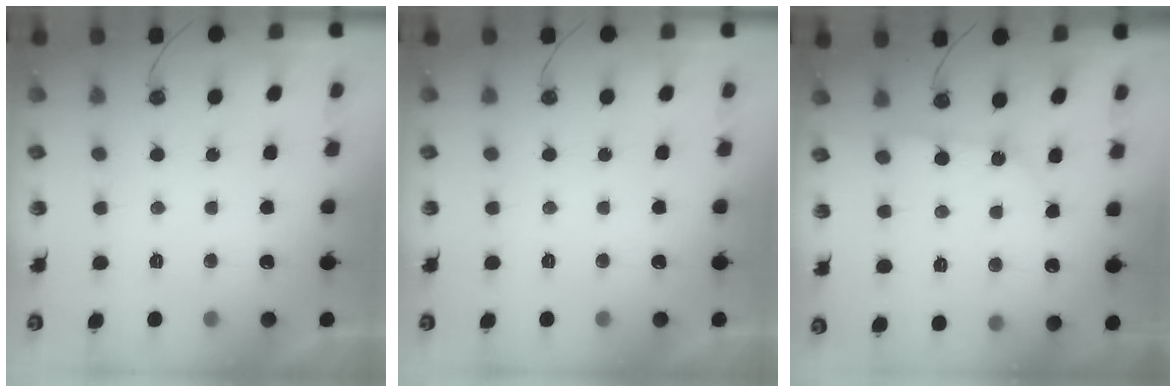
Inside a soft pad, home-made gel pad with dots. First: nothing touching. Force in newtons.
{"total": 0.0}
{"total": 2.2, "press": 2.2, "slide": 0.3}